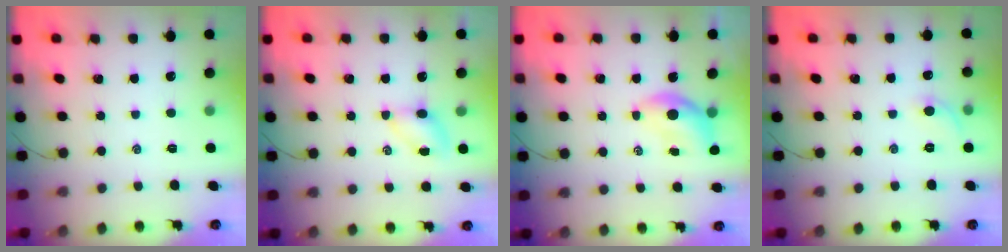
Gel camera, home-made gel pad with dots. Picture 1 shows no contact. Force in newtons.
{"total": 4.3, "press": 4.2, "slide": 1.1}
{"total": 5.6, "press": 5.5, "slide": 0.9}
{"total": 5.1, "press": 4.8, "slide": 1.7}